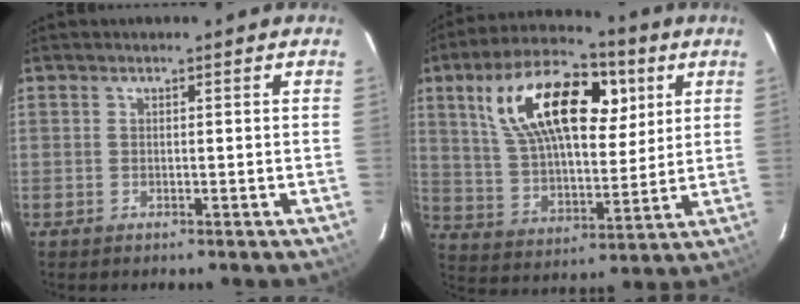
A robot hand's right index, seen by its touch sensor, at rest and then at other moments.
{"total": 21.3, "force": [8.3, 10.8, 16.4], "torque": [-0.309, 0.037, 0.147]}